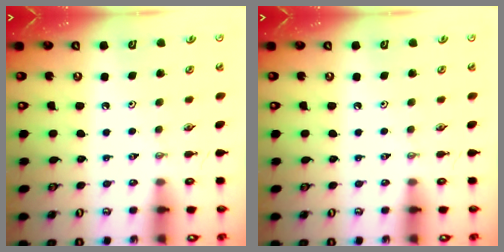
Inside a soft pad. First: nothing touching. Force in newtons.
{"total": 0.0}